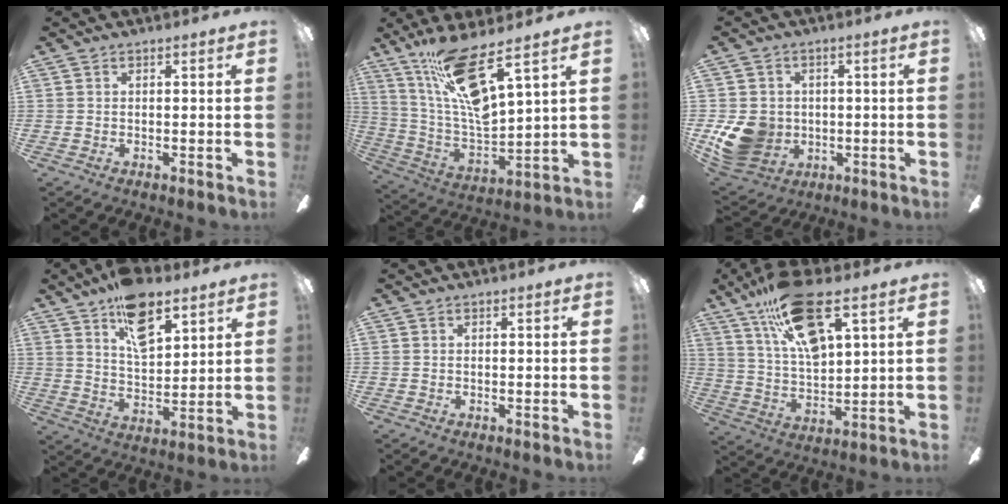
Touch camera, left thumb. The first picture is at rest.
{"total": 17.5, "force": [11.4, 3.6, 12.8], "torque": [-0.260, -0.067, 0.189]}
{"total": 11.7, "force": [-2.1, 10.3, 5.3], "torque": [-0.115, 0.013, -0.031]}
{"total": 13.2, "force": [8.8, 6.4, 7.5], "torque": [-0.122, -0.036, 0.157]}
{"total": 0.0}
{"total": 19.2, "force": [11.0, 7.2, 14.0], "torque": [-0.240, -0.042, 0.188]}